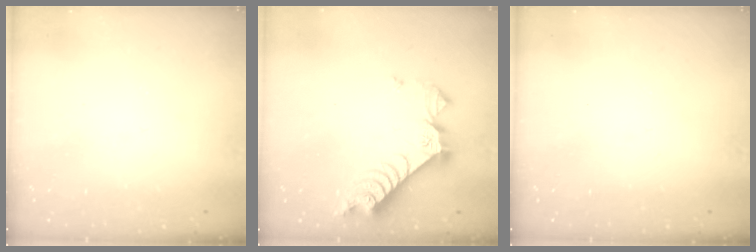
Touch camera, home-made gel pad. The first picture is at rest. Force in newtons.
{"total": 8.4, "press": 8.4, "slide": 1.0}
{"total": 0.0}